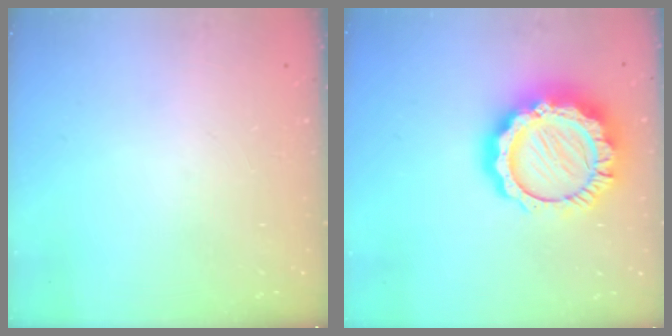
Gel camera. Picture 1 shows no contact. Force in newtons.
{"total": 20.3, "press": 20.3, "slide": 1.7}